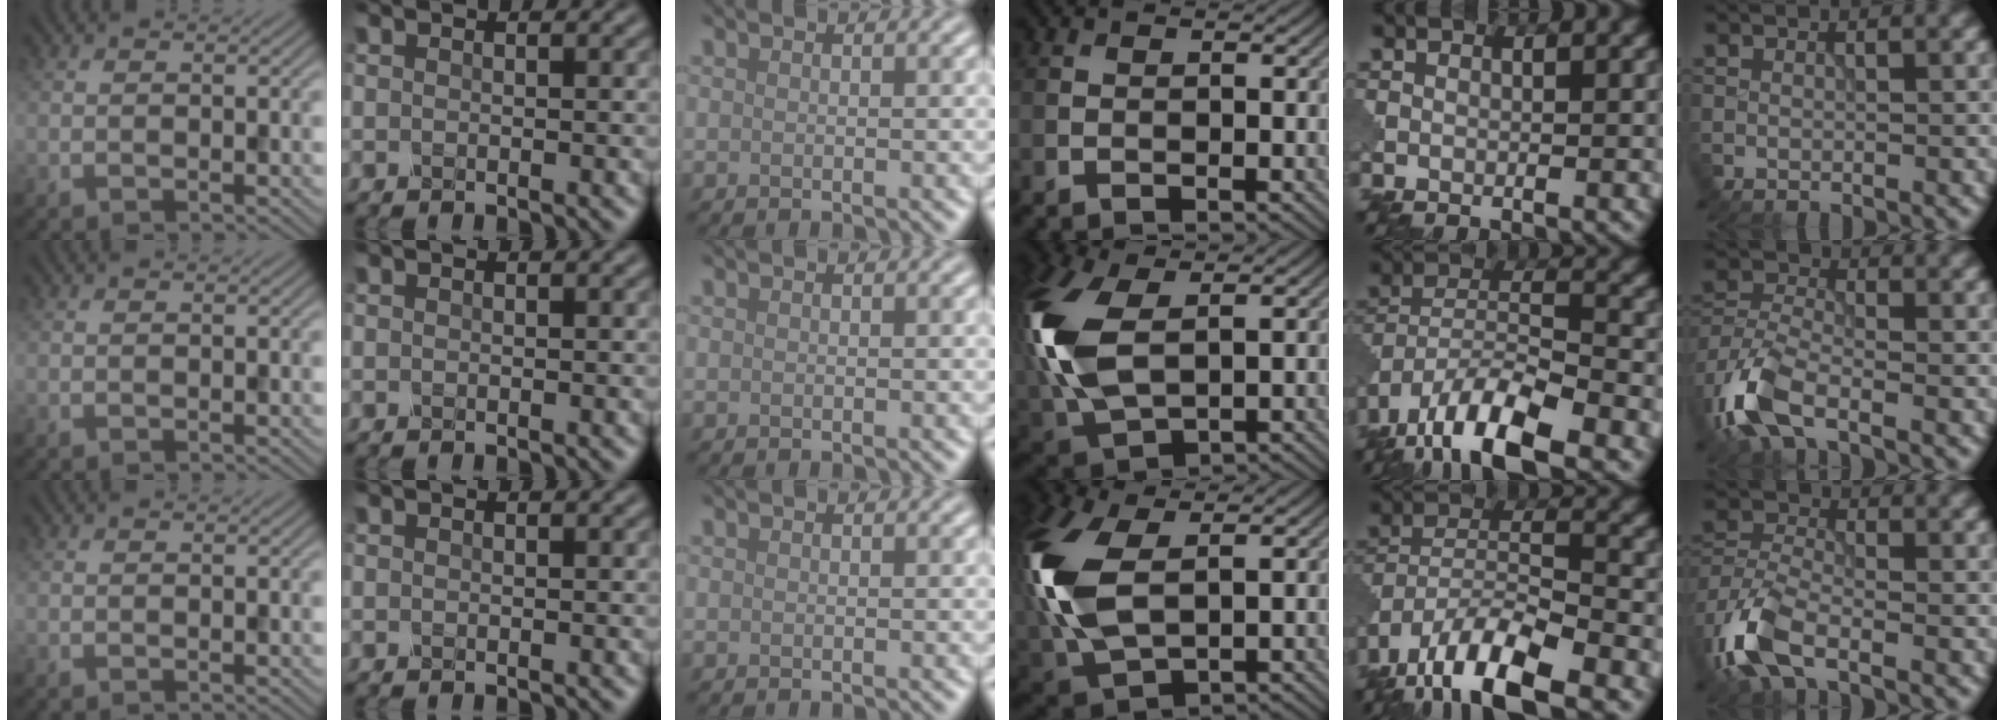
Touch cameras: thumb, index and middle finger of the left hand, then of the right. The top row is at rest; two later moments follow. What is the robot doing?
{"motion": "squeeze", "object": "clothespin"}